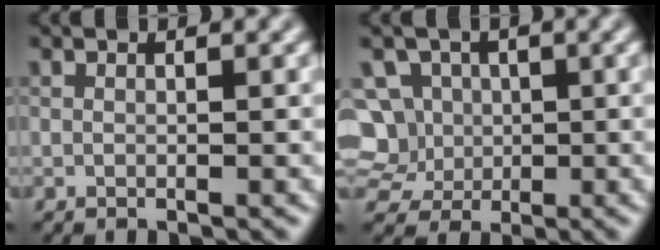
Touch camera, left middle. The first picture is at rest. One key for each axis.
{"total": 7.5, "fx": 1.2, "fy": 6.8, "fz": 2.9, "tx": -0.074, "ty": 0.042, "tz": 0.003}